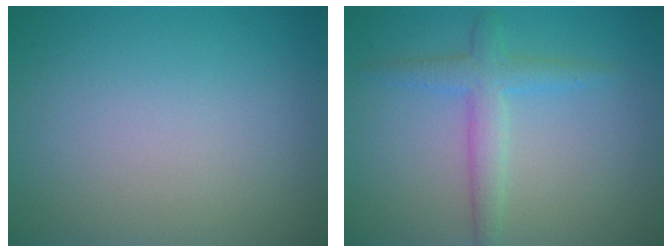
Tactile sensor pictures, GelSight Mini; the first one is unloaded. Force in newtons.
{"total": 2.8, "press": 2.8, "slide": 0.1}